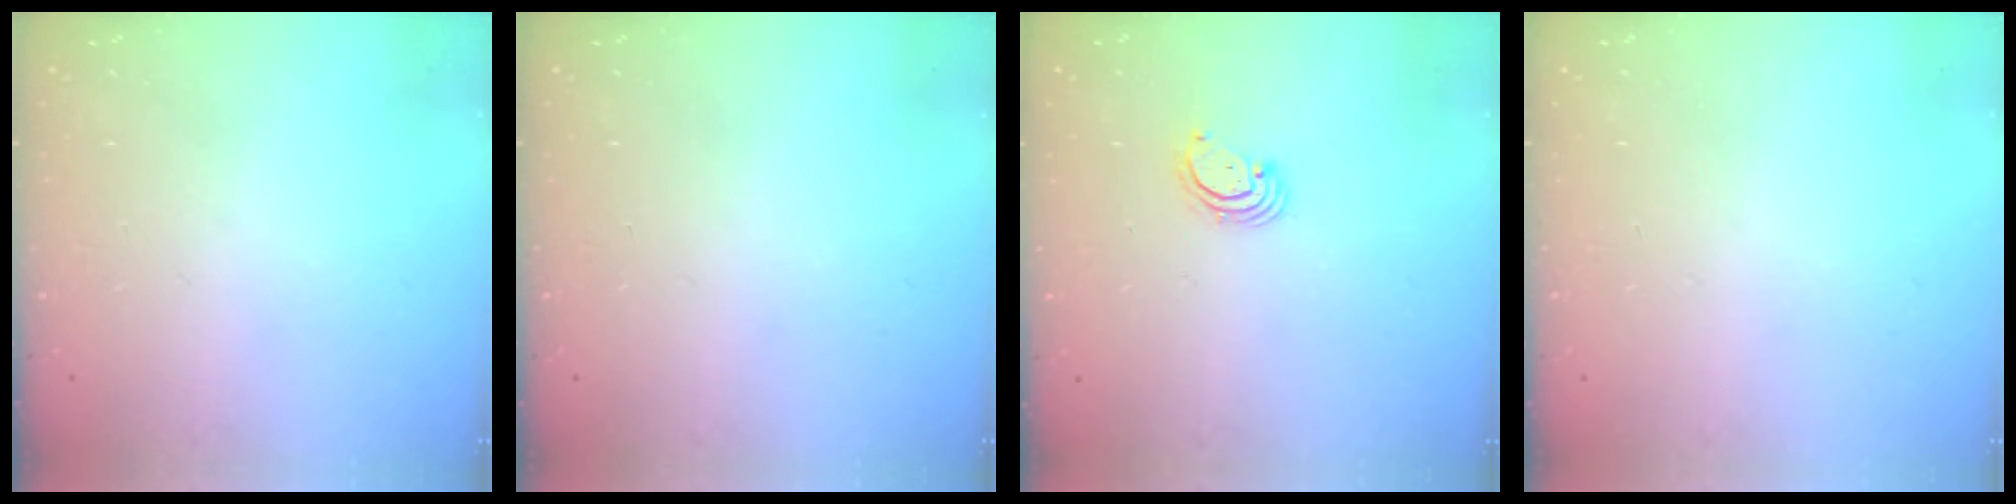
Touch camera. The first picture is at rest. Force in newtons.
{"total": 0.0}
{"total": 2.5, "press": 2.5, "slide": 0.3}
{"total": 0.0}